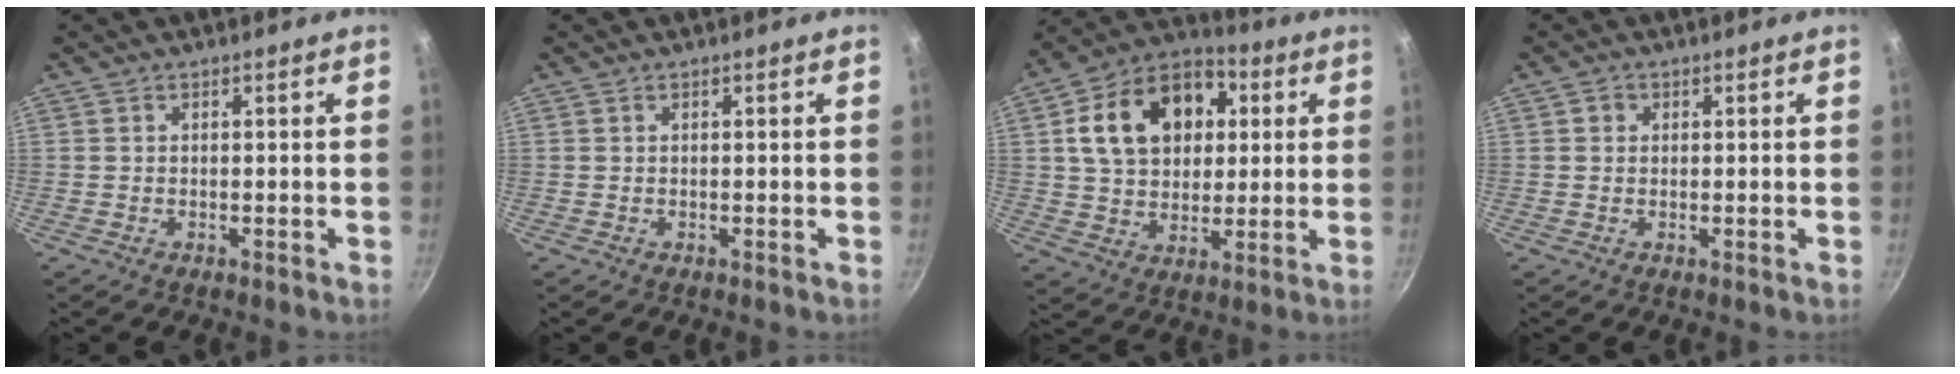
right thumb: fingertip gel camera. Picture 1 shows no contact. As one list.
[{"total": 0.0}, {"total": 19.1, "force": [4.5, 13.9, 12.3], "torque": [-0.177, 0.021, 0.066]}, {"total": 1.4, "force": [0.4, 1.2, 0.6], "torque": [-0.007, 0.003, 0.005]}]